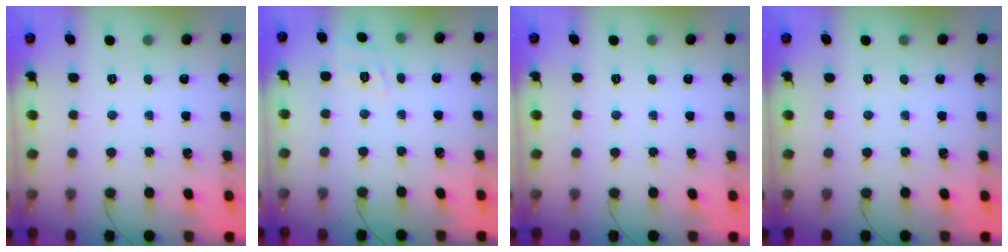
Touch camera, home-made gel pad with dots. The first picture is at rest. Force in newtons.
{"total": 2.1, "press": 0.8, "slide": 1.9}
{"total": 0.0}
{"total": 0.0}